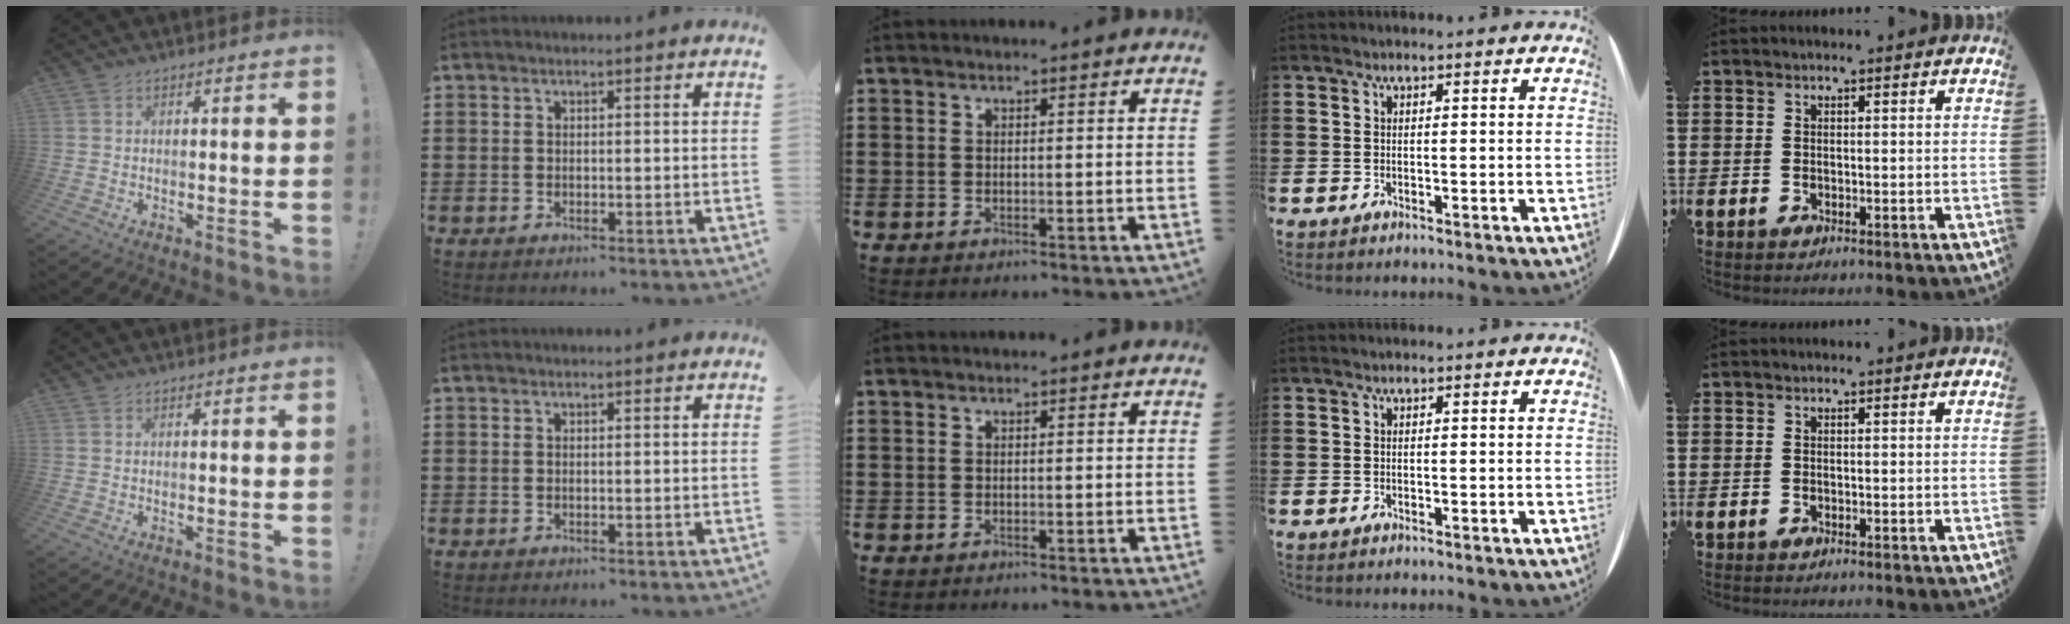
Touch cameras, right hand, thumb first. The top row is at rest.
{}